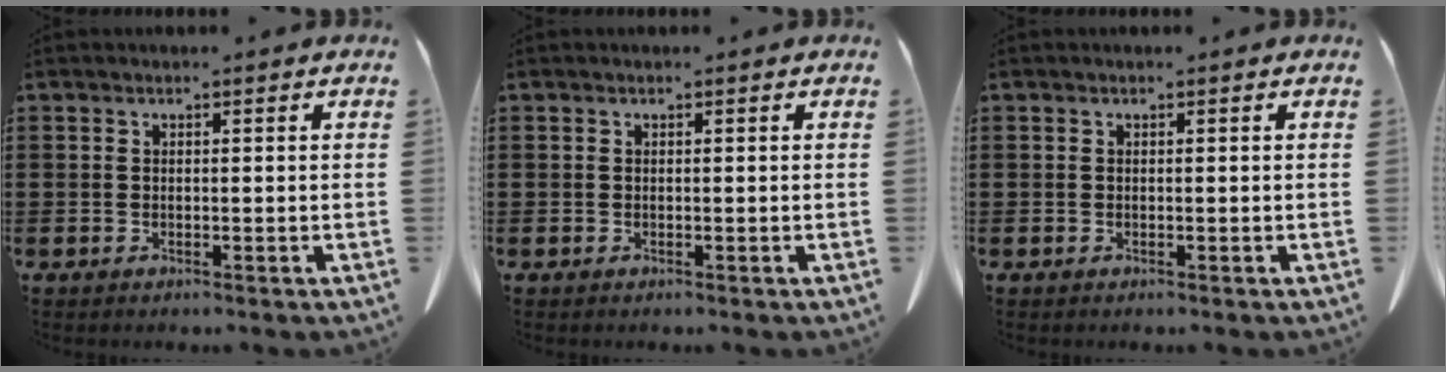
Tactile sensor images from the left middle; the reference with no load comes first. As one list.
[{"total": 0.0}, {"total": 0.0}]